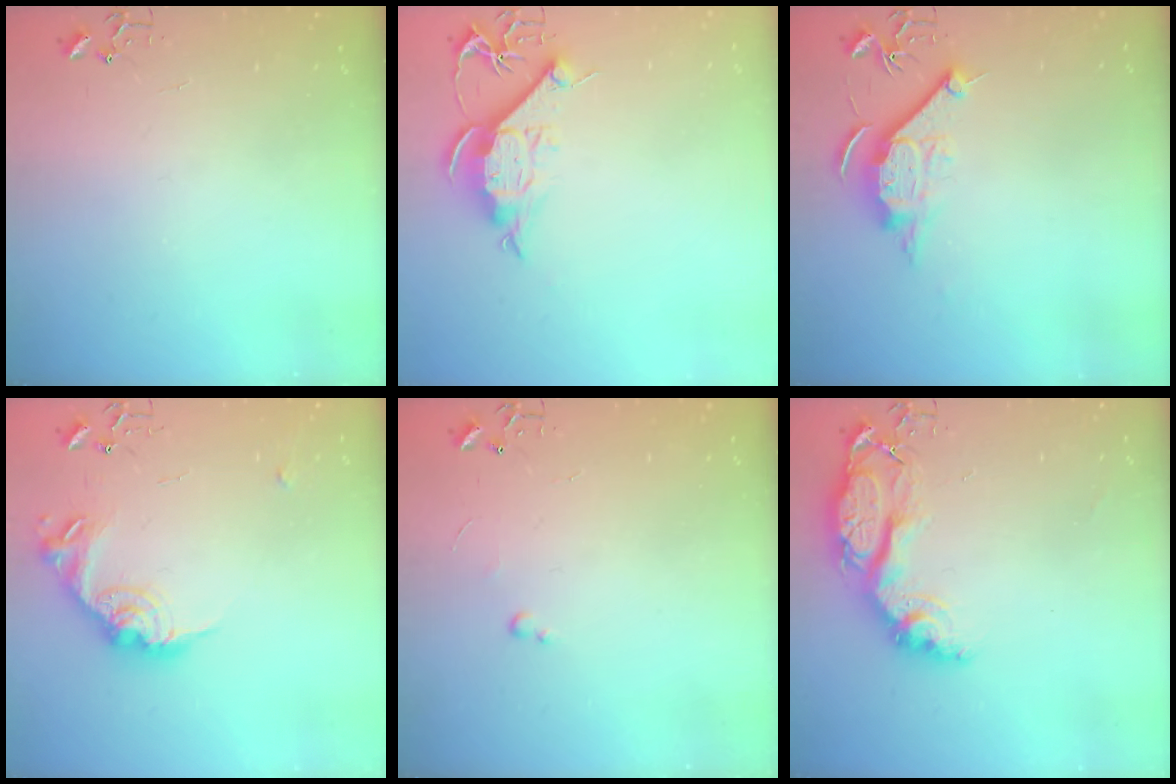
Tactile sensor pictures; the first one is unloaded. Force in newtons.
{"total": 10.6, "press": 10.6, "slide": 0.4}
{"total": 10.7, "press": 10.7, "slide": 1.1}
{"total": 16.7, "press": 16.7, "slide": 0.9}
{"total": 2.4, "press": 2.3, "slide": 0.4}
{"total": 15.4, "press": 15.3, "slide": 1.2}